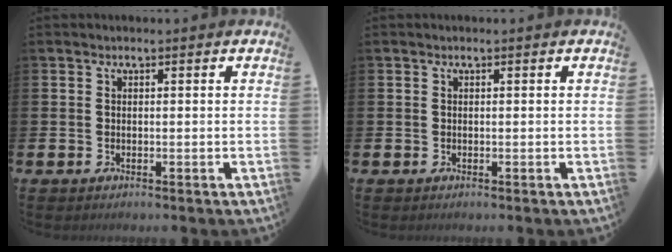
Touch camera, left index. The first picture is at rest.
{"total": 0.0}